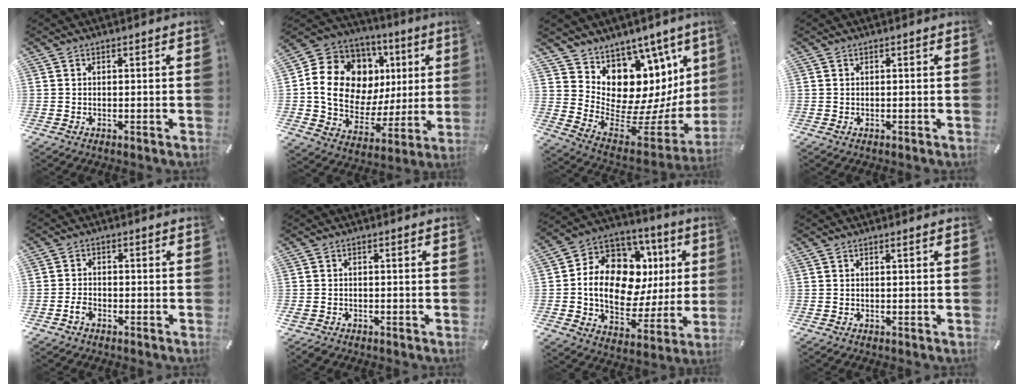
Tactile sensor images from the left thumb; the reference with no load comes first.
{"total": 17.3, "force": [3.6, 14.2, 9.1], "torque": [-0.152, -0.020, 0.081]}
{"total": 11.3, "force": [5.0, 9.3, 4.2], "torque": [-0.044, -0.105, 0.104]}
{"total": 0.0}
{"total": 2.9, "force": [-1.6, 2.2, 1.1], "torque": [-0.018, 0.011, -0.031]}
{"total": 1.5, "force": [-1.0, 1.1, 0.6], "torque": [-0.010, 0.004, -0.021]}
{"total": 16.6, "force": [2.8, 11.6, 11.5], "torque": [-0.192, -0.030, 0.049]}
{"total": 0.5, "force": [0.1, 0.1, 0.5], "torque": [-0.009, 0.002, 0.001]}